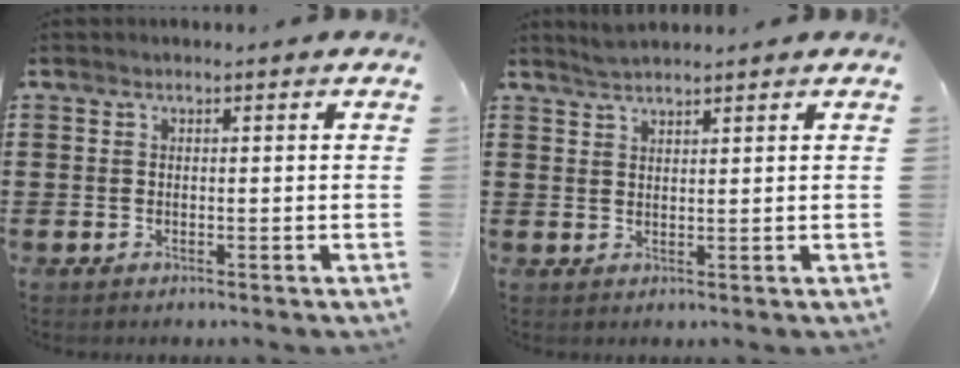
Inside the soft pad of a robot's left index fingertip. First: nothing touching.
{"total": 2.0, "force": [2.0, 0.0, 0.6], "torque": [-0.015, 0.002, 0.038]}